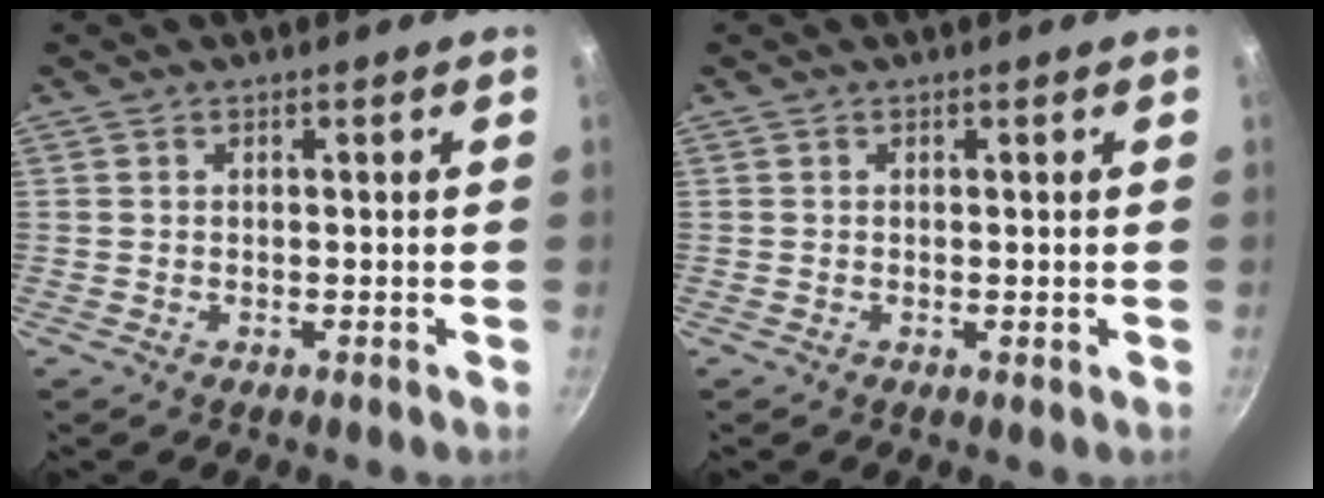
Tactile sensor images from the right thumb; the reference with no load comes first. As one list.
[{"total": 0.0}]